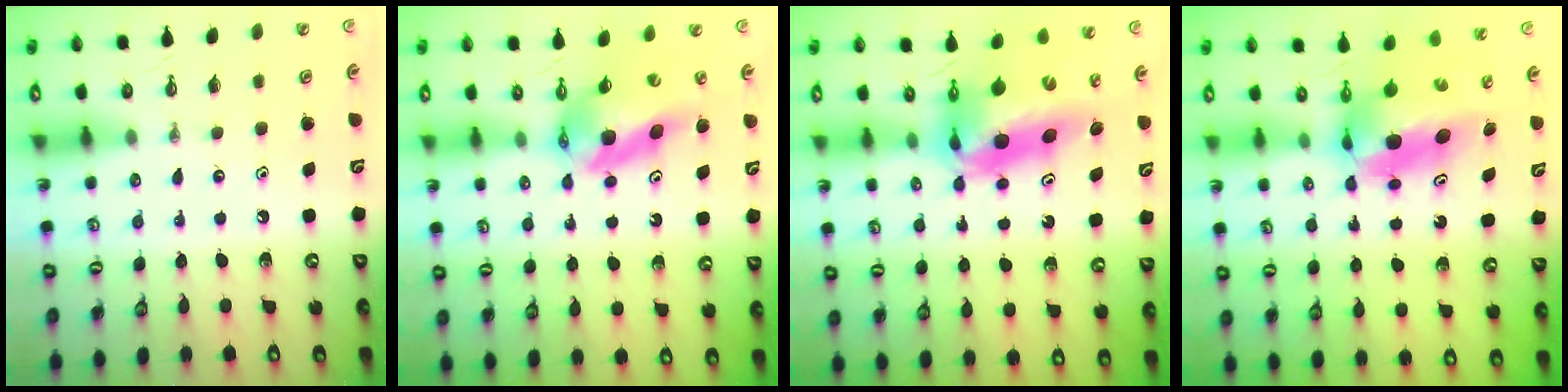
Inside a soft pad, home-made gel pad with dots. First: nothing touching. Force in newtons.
{"total": 11.7, "press": 11.6, "slide": 1.4}
{"total": 14.0, "press": 13.6, "slide": 3.6}
{"total": 6.7, "press": 6.5, "slide": 1.5}